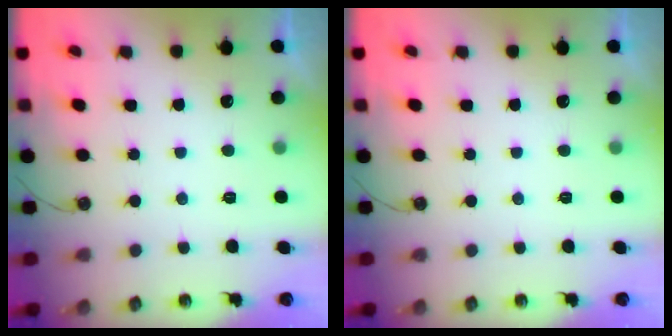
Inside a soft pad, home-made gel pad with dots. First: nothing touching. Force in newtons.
{"total": 0.0}